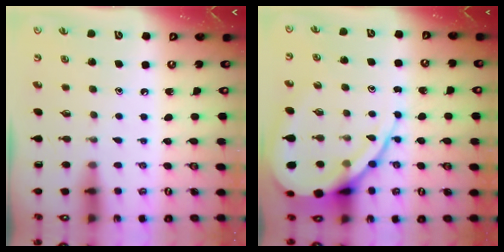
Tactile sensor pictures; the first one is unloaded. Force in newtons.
{"total": 14.3, "press": 14.2, "slide": 1.3}